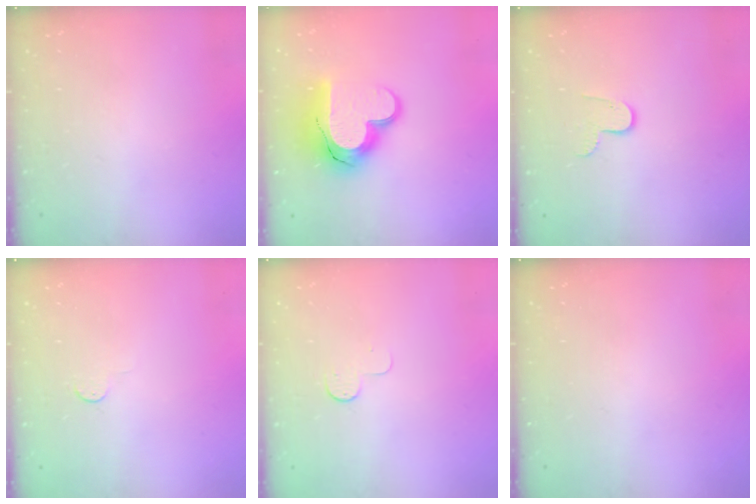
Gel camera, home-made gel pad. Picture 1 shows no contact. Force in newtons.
{"total": 16.9, "press": 16.9, "slide": 1.3}
{"total": 5.8, "press": 5.8, "slide": 0.5}
{"total": 2.8, "press": 2.8, "slide": 0.4}
{"total": 5.0, "press": 5.0, "slide": 0.4}
{"total": 0.0}